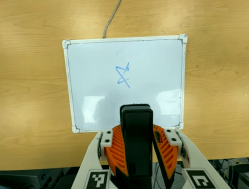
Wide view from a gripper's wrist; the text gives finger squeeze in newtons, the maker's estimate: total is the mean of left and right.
{"total": 9.2, "left": 9.0, "right": 9.5}